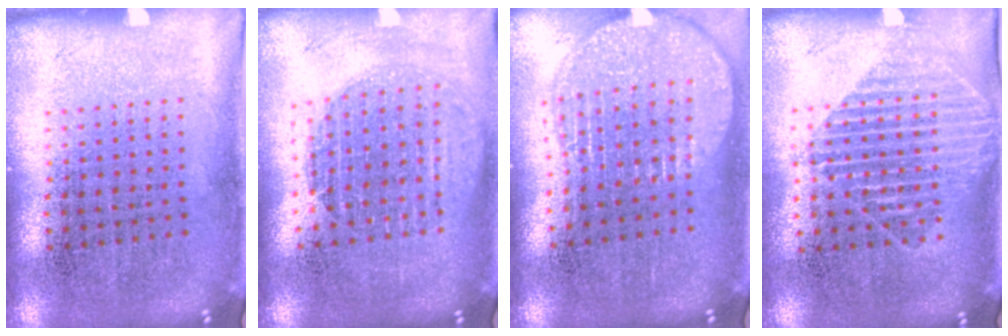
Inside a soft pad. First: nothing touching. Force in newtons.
{"total": 1.7, "press": 1.5, "slide": 0.8}
{"total": 2.0, "press": 1.7, "slide": 1.1}
{"total": 1.5, "press": 1.3, "slide": 0.8}